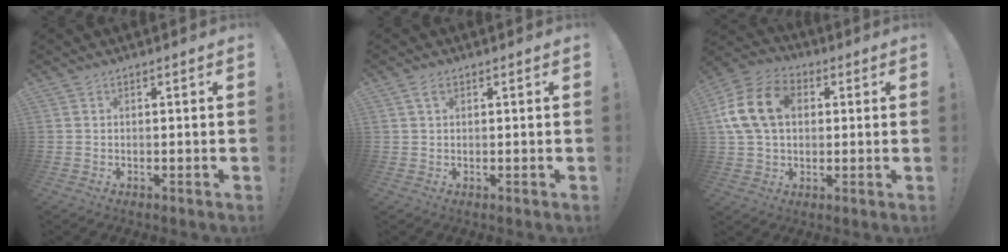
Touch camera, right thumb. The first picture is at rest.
{"total": 2.4, "force": [1.2, 1.3, 1.6], "torque": [-0.020, -0.003, 0.018]}
{"total": 16.8, "force": [3.4, 12.2, 11.0], "torque": [-0.209, 0.012, 0.067]}